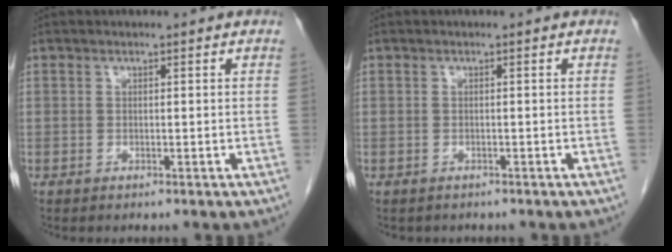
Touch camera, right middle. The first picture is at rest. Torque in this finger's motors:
{"motor_torque": [0.49, -0.42, 0.02, 0.02]}